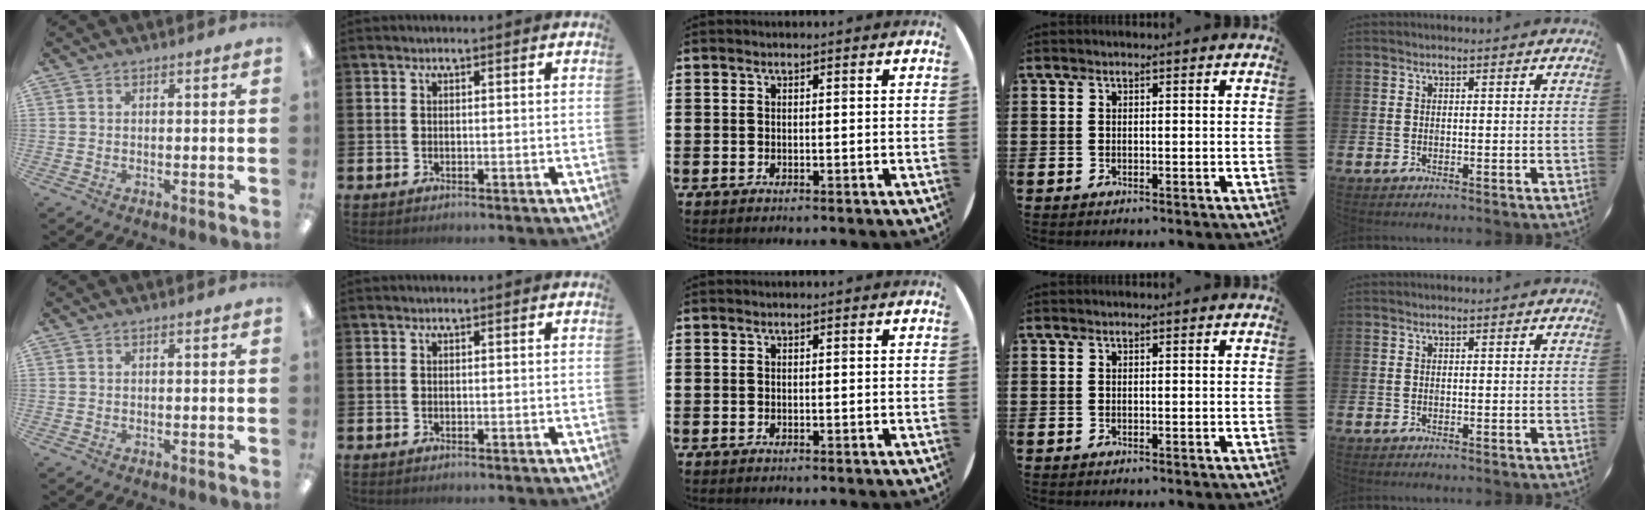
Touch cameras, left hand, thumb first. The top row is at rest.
{}